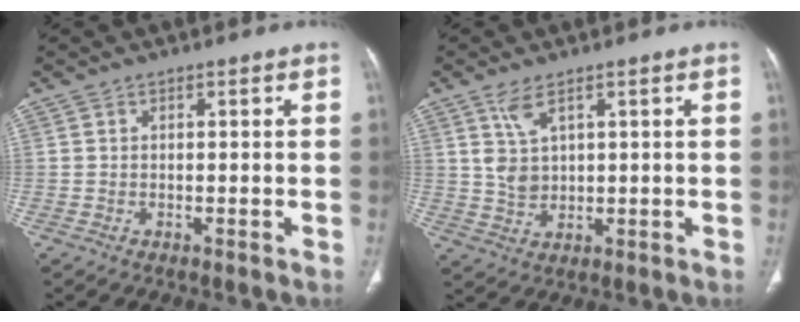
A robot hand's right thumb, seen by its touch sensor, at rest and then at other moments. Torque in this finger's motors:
{"motor_torque": [0.78, 0.69, 0.35, -0.53, 0.21]}